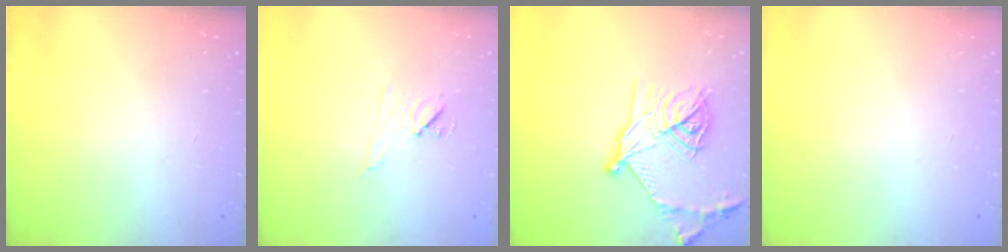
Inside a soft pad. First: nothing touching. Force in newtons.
{"total": 6.7, "press": 6.5, "slide": 1.7}
{"total": 20.0, "press": 20.0, "slide": 1.2}
{"total": 0.0}